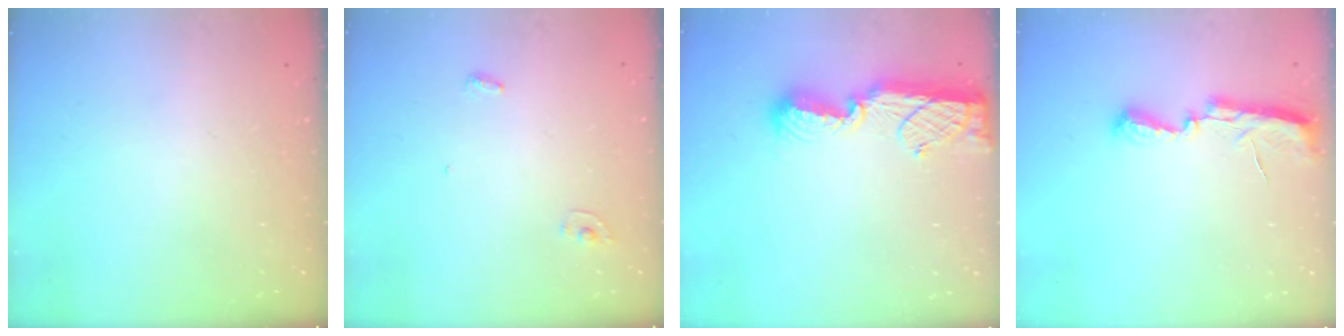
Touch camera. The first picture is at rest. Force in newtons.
{"total": 3.6, "press": 3.5, "slide": 0.3}
{"total": 11.0, "press": 11.0, "slide": 1.0}
{"total": 7.0, "press": 7.0, "slide": 0.5}